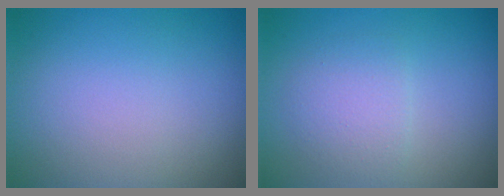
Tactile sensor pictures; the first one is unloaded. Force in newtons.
{"total": 2.3, "press": 2.3, "slide": 0.0}